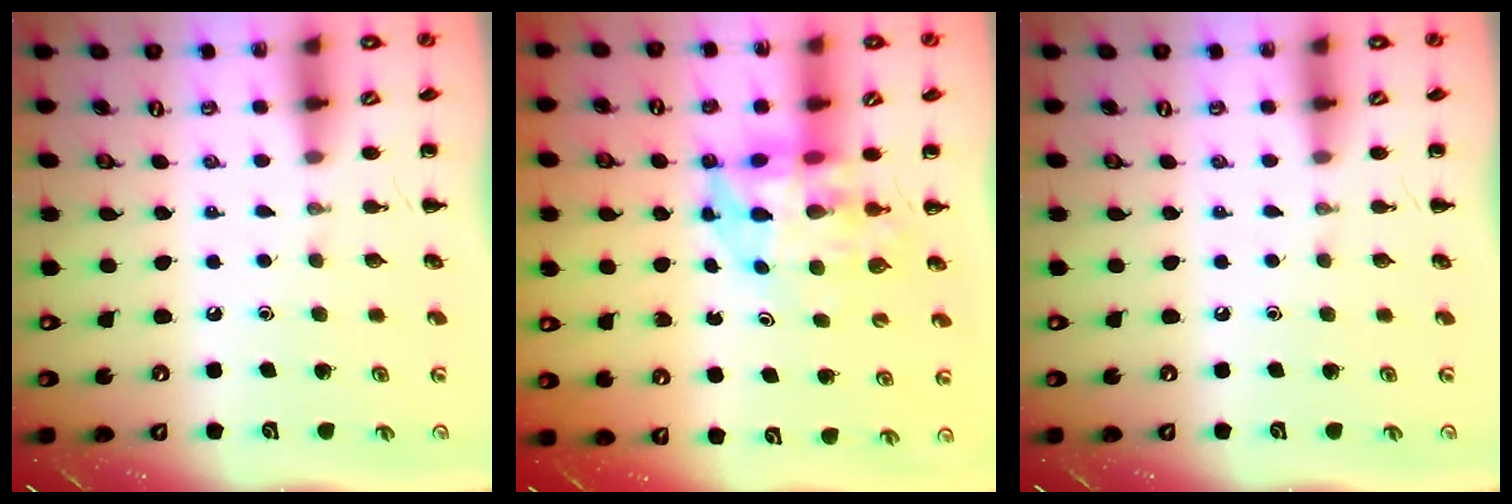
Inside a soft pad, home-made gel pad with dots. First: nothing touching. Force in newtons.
{"total": 6.4, "press": 6.2, "slide": 1.9}
{"total": 0.0}